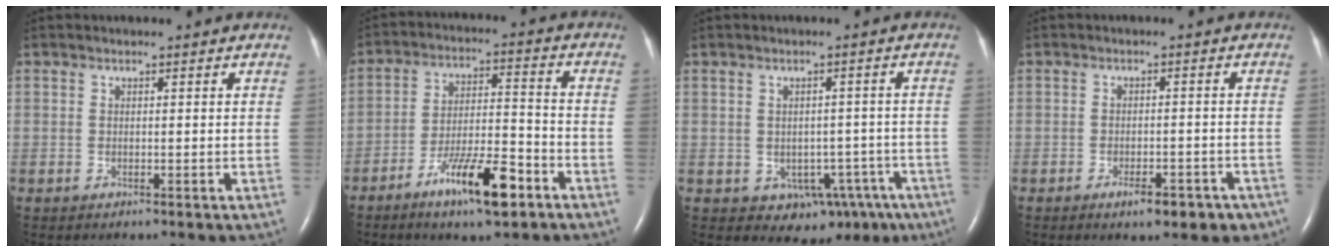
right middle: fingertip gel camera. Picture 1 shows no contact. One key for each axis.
{"total": 11.1, "fx": -6.6, "fy": 2.0, "fz": 8.6, "tx": -0.153, "ty": -0.006, "tz": -0.113}
{"total": 9.2, "fx": -4.9, "fy": 6.2, "fz": 4.8, "tx": -0.041, "ty": 0.021, "tz": -0.056}
{"total": 5.8, "fx": -4.0, "fy": 2.2, "fz": 3.6, "tx": -0.036, "ty": 0.002, "tz": -0.050}